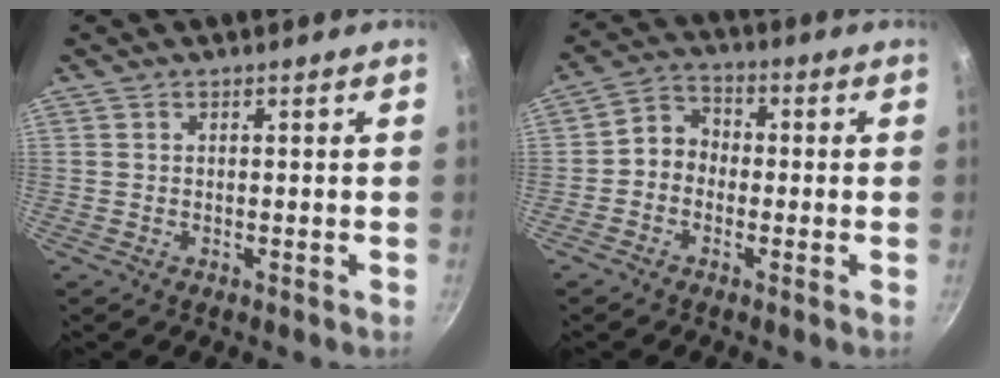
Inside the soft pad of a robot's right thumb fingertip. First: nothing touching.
{"total": 5.6, "force": [-1.1, 4.7, 2.7], "torque": [-0.022, 0.024, -0.039]}